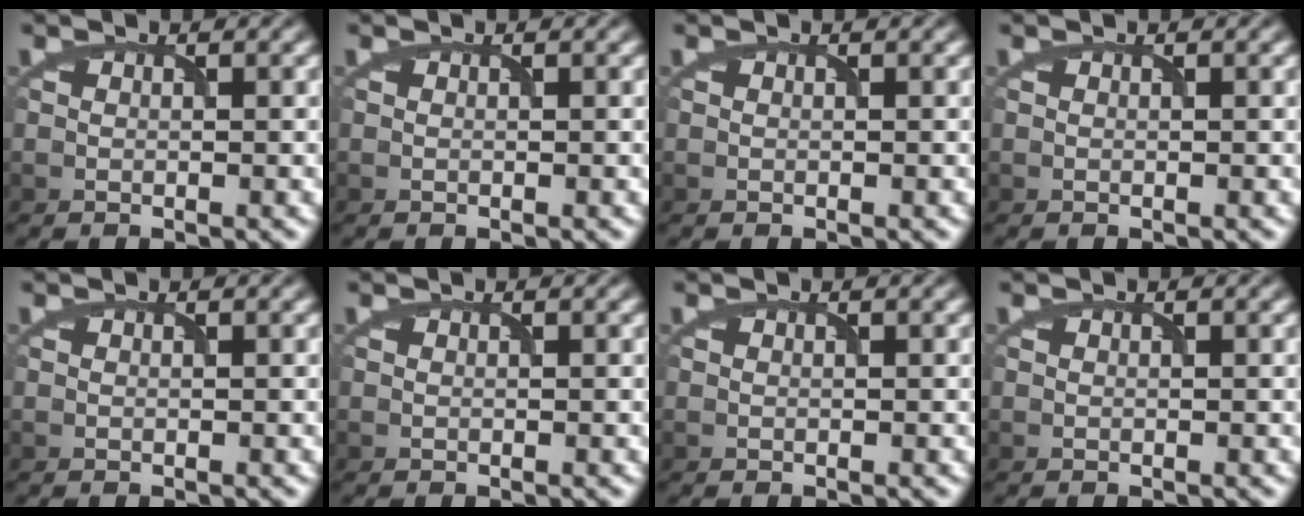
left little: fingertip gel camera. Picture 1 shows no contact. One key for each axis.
{"total": 0.0}
{"total": 0.0}
{"total": 0.0}
{"total": 0.0}
{"total": 0.0}
{"total": 0.0}
{"total": 0.0}